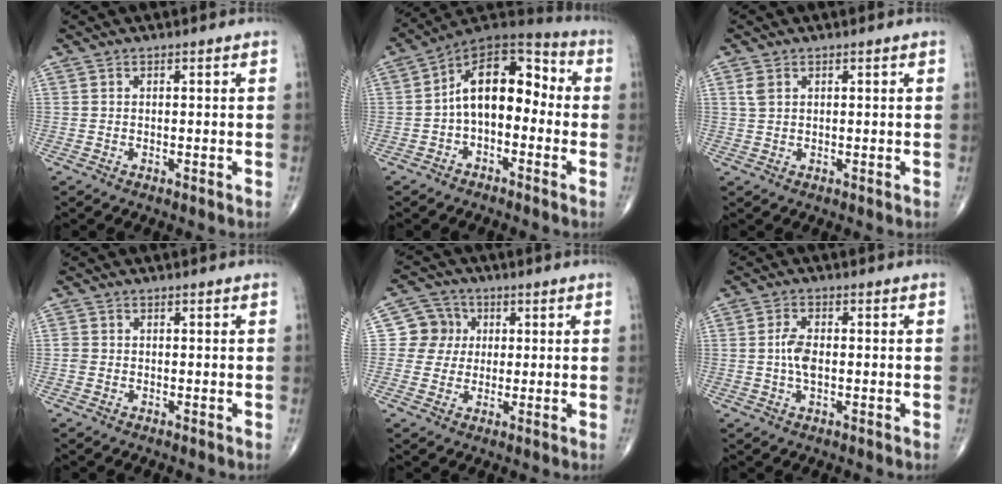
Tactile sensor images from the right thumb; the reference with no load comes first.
{"total": 13.8, "force": [-1.0, 8.3, 11.0], "torque": [-0.135, 0.052, -0.035]}
{"total": 2.0, "force": [0.9, 1.4, 1.2], "torque": [-0.027, 0.004, 0.022]}
{"total": 1.2, "force": [-0.3, 1.1, 0.5], "torque": [-0.006, 0.003, -0.007]}
{"total": 6.5, "force": [0.9, 6.4, 1.2], "torque": [0.019, 0.008, 0.005]}
{"total": 4.2, "force": [-0.2, 2.1, 3.7], "torque": [-0.074, 0.004, -0.009]}